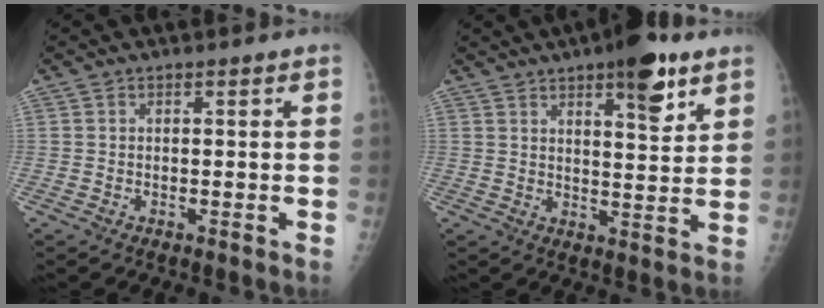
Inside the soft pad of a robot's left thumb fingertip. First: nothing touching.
{"total": 10.5, "force": [6.3, 3.2, 7.8], "torque": [-0.090, -0.031, 0.087]}